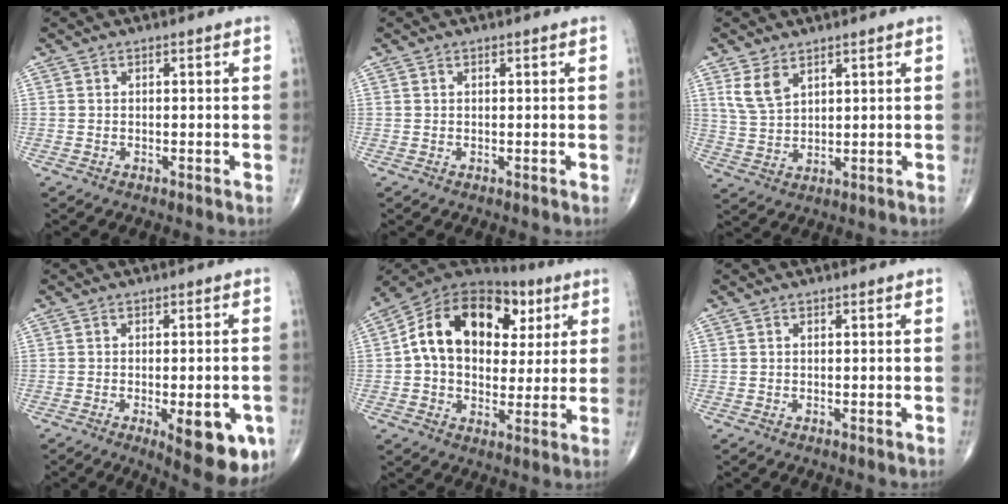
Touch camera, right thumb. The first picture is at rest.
{"total": 0.0}
{"total": 5.6, "force": [3.3, 3.0, 3.4], "torque": [-0.061, -0.014, 0.075]}
{"total": 12.4, "force": [-4.3, 4.4, 10.8], "torque": [-0.113, -0.004, -0.042]}
{"total": 21.1, "force": [5.1, 14.2, 14.8], "torque": [-0.217, 0.020, 0.077]}
{"total": 0.0}